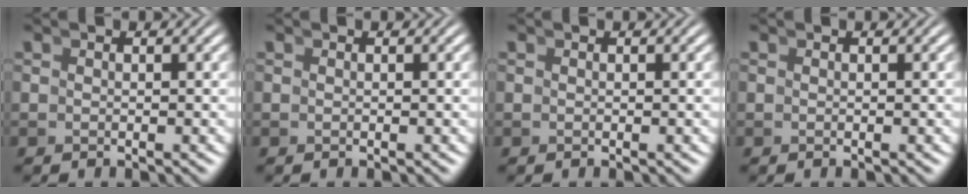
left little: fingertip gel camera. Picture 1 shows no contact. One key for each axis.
{"total": 0.0}
{"total": 0.0}
{"total": 0.0}